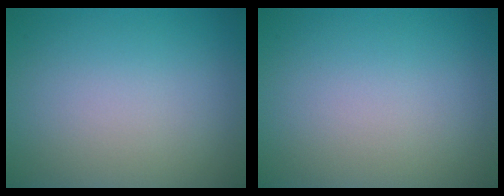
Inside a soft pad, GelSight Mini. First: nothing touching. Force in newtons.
{"total": 0.0}